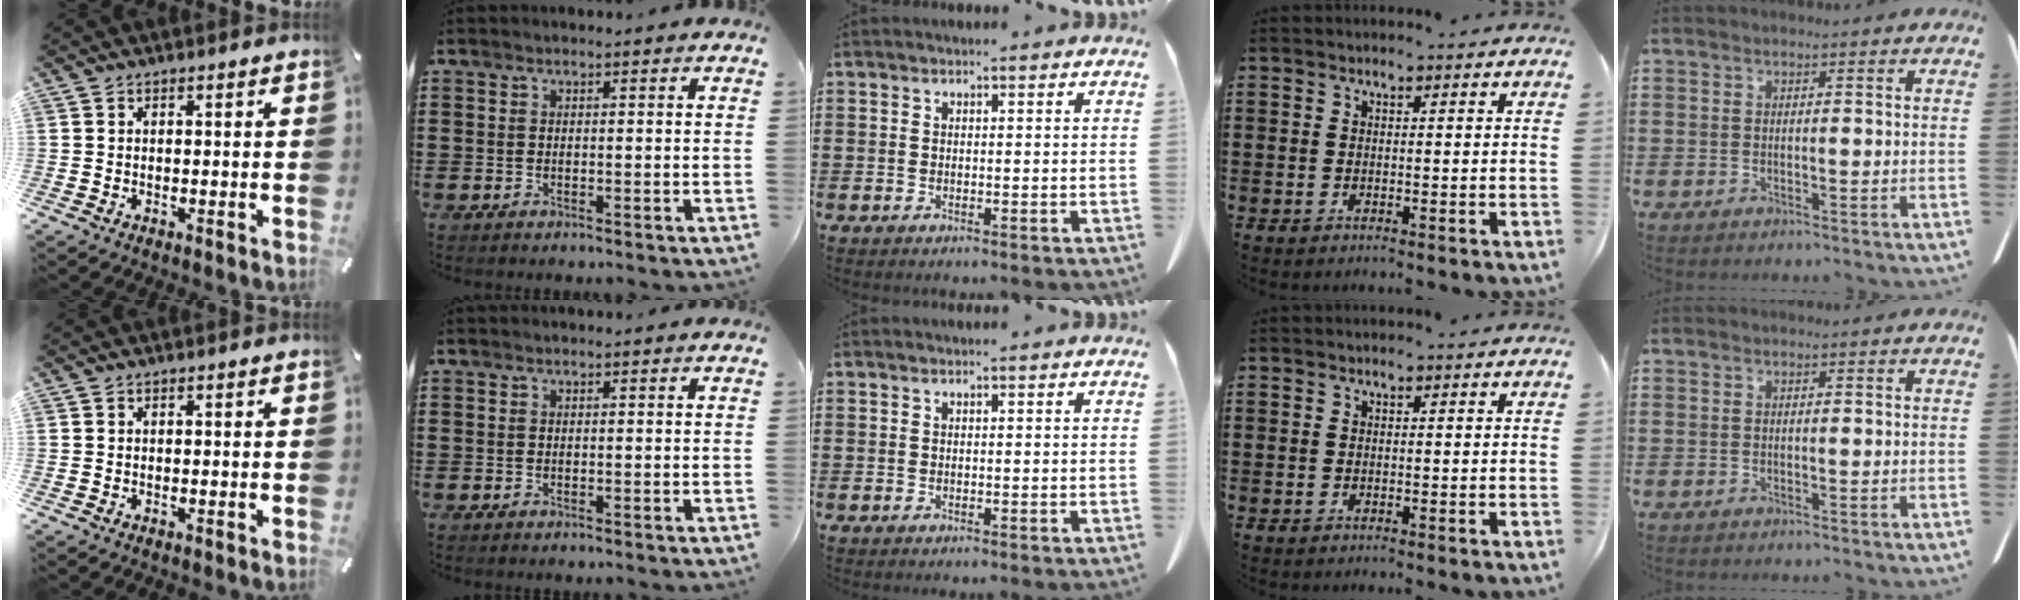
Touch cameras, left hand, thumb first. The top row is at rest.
{}